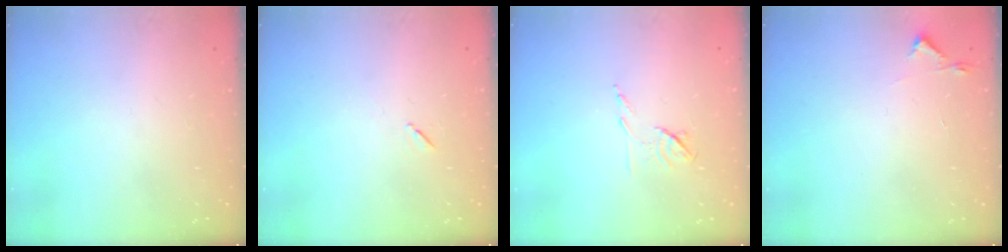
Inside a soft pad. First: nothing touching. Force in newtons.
{"total": 4.3, "press": 3.9, "slide": 1.8}
{"total": 6.4, "press": 6.3, "slide": 0.9}
{"total": 2.7, "press": 2.6, "slide": 0.4}